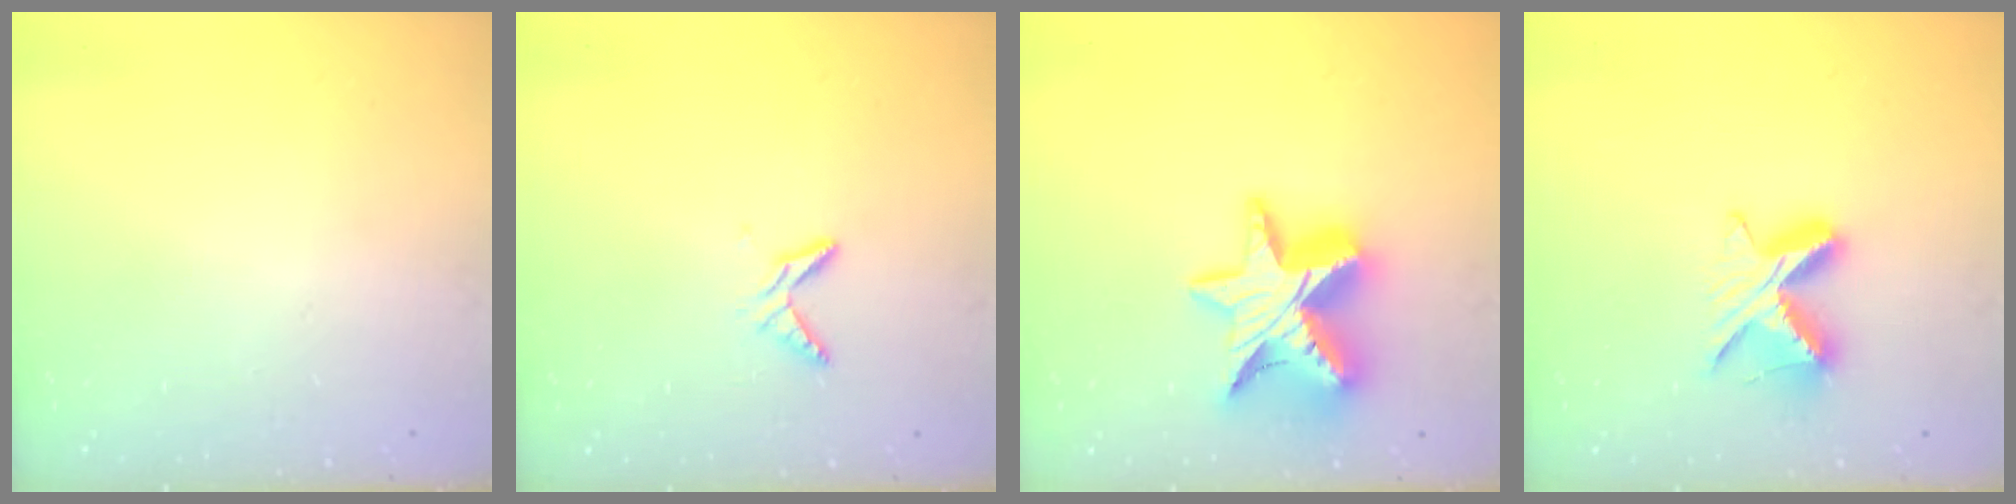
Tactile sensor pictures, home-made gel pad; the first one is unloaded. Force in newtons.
{"total": 5.5, "press": 5.4, "slide": 0.6}
{"total": 16.2, "press": 16.1, "slide": 1.7}
{"total": 9.0, "press": 9.0, "slide": 0.4}